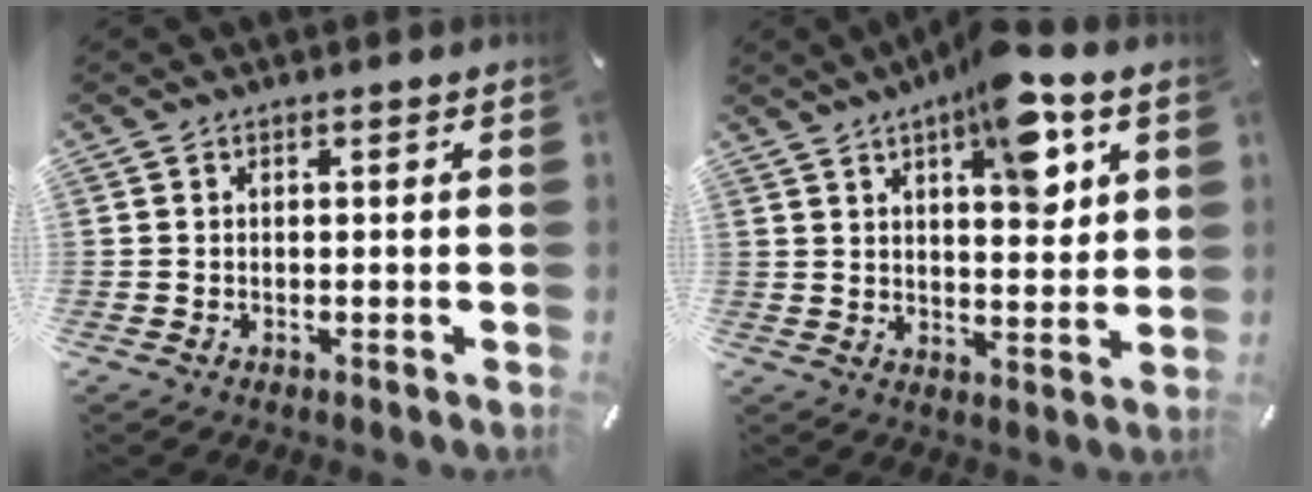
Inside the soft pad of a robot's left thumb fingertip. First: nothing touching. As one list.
[{"total": 12.4, "force": [6.7, 4.7, 9.4], "torque": [-0.127, -0.032, 0.109]}]